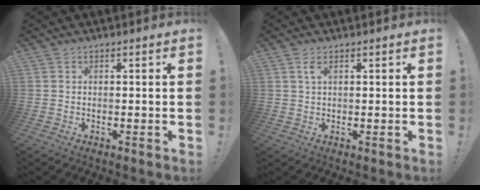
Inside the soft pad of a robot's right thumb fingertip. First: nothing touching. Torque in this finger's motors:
{"motor_torque": [-0.15, -0.22, -0.20, 0.23, 0.02]}